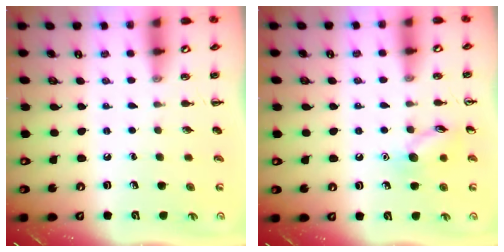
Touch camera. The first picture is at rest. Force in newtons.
{"total": 8.7, "press": 8.7, "slide": 0.6}